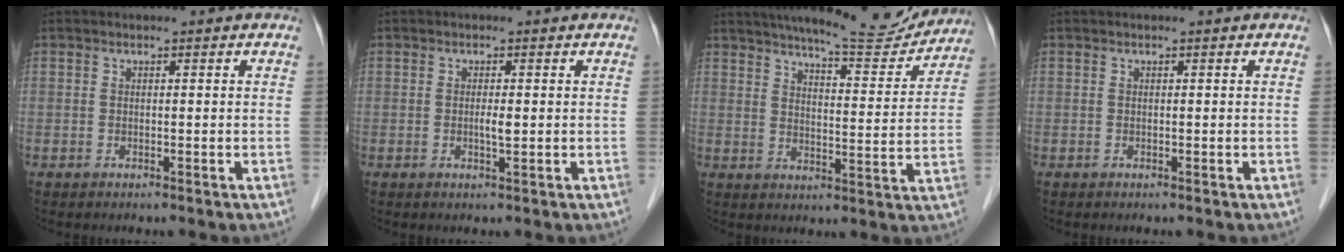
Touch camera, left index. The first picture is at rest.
{"total": 1.3, "force": [0.0, 0.2, 1.3], "torque": [-0.026, -0.001, -0.001]}
{"total": 14.9, "force": [13.7, 1.6, 5.5], "torque": [-0.078, -0.013, 0.181]}
{"total": 0.0}